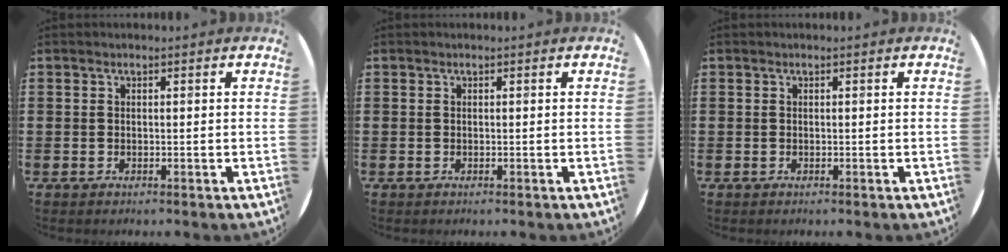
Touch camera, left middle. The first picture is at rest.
{"total": 0.0}
{"total": 0.0}